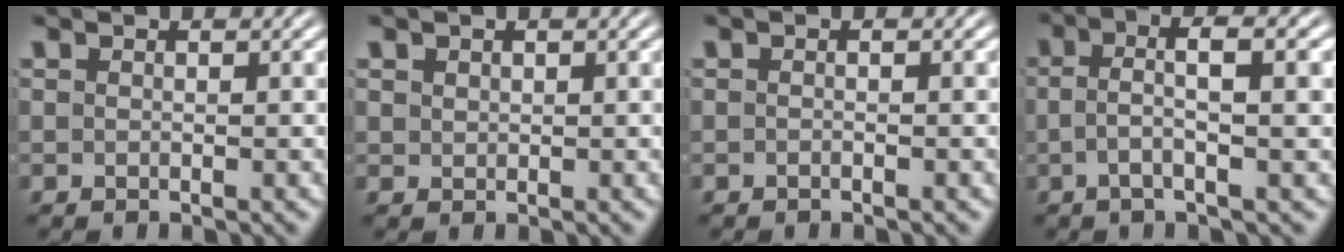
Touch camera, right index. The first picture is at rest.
{"total": 0.6, "force": [0.6, -0.1, 0.2], "torque": [-0.002, -0.006, 0.022]}
{"total": 0.6, "force": [-0.4, -0.4, 0.2], "torque": [-0.004, 0.005, -0.011]}
{"total": 3.5, "force": [0.1, 0.2, 3.5], "torque": [-0.057, 0.003, -0.002]}